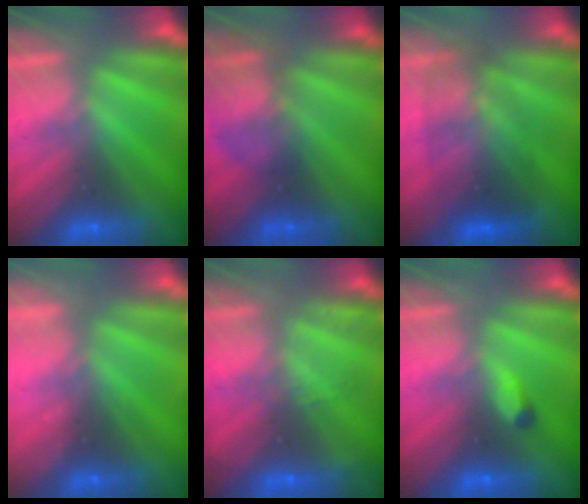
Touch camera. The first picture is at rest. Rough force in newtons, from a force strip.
{"total": 2.2}
{"total": 3.0}
{"total": 2.2}
{"total": 2.2}
{"total": 2.4}